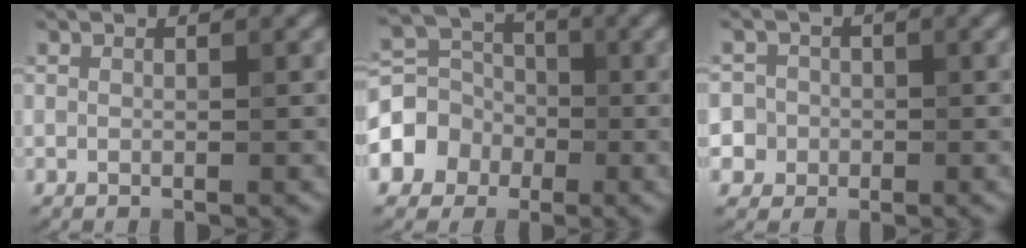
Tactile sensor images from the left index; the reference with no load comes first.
{"total": 4.2, "force": [-1.5, 3.6, 1.6], "torque": [-0.034, 0.016, -0.045]}
{"total": 6.8, "force": [-1.5, 6.5, 1.5], "torque": [-0.028, 0.016, -0.062]}